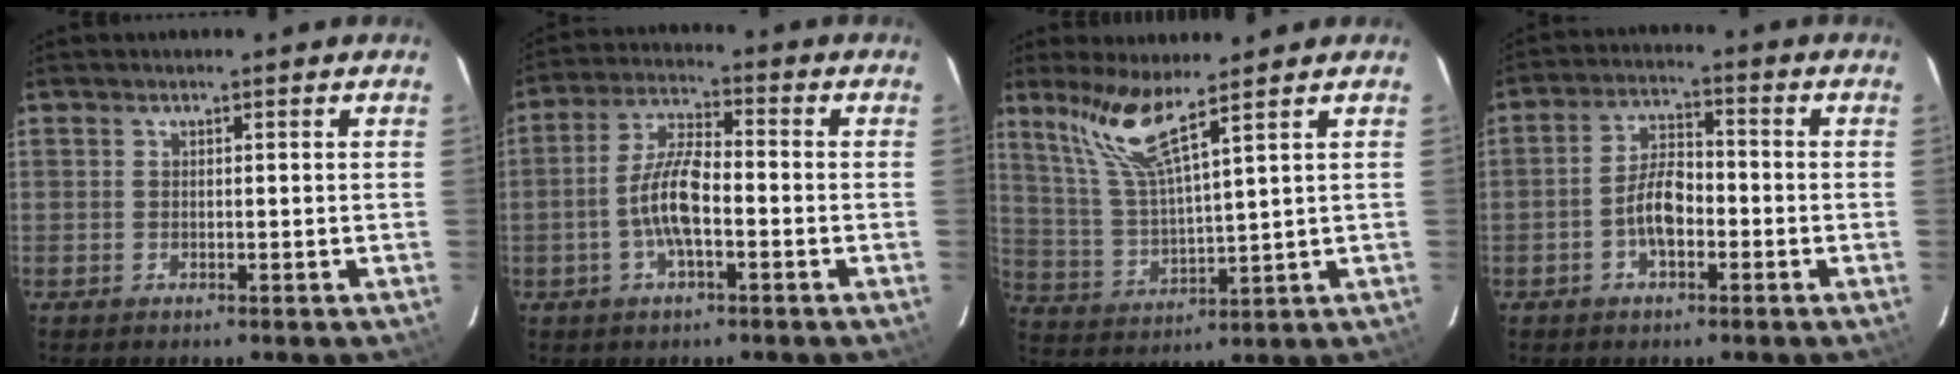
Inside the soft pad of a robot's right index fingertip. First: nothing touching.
{"total": 8.1, "force": [-2.5, 2.1, 7.4], "torque": [-0.153, 0.008, -0.050]}
{"total": 9.3, "force": [6.8, -0.2, 6.4], "torque": [-0.122, 0.003, 0.147]}
{"total": 6.0, "force": [-2.3, 2.6, 4.9], "torque": [-0.101, 0.013, -0.041]}